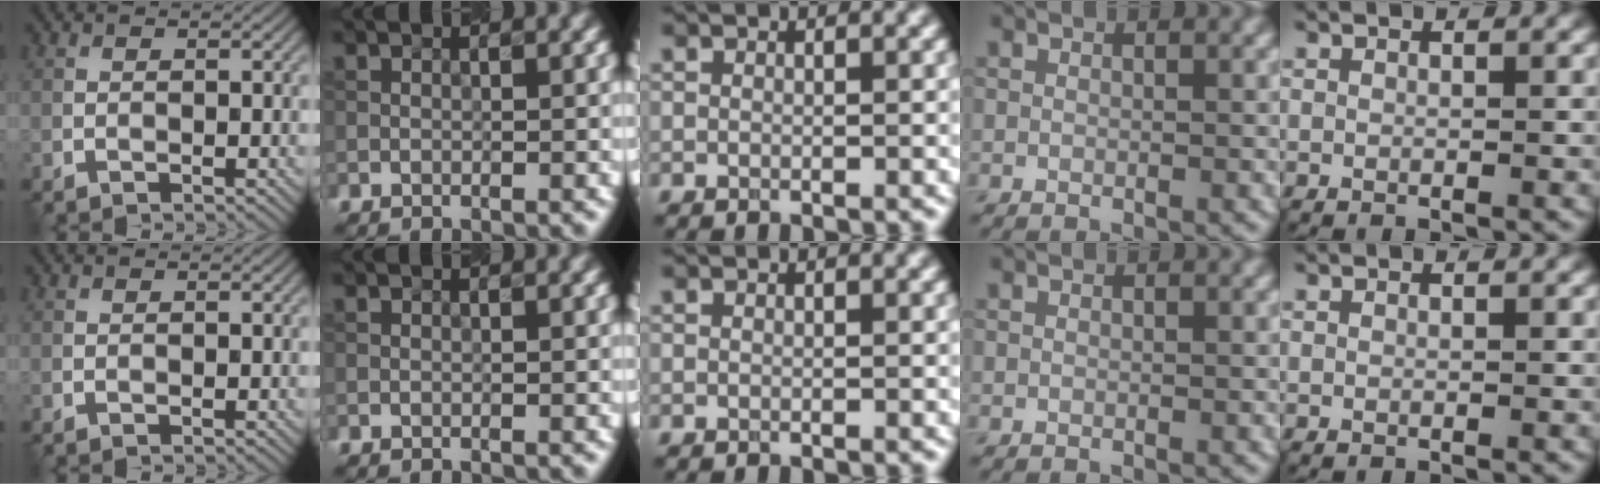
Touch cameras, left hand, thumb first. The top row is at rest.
{}